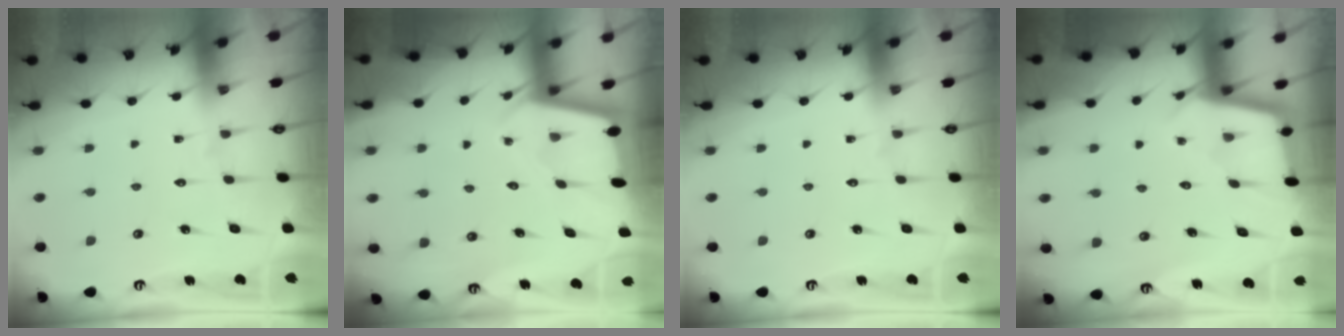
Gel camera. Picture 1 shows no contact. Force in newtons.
{"total": 2.2, "press": 2.2, "slide": 0.2}
{"total": 0.0}
{"total": 2.9, "press": 2.9, "slide": 0.3}